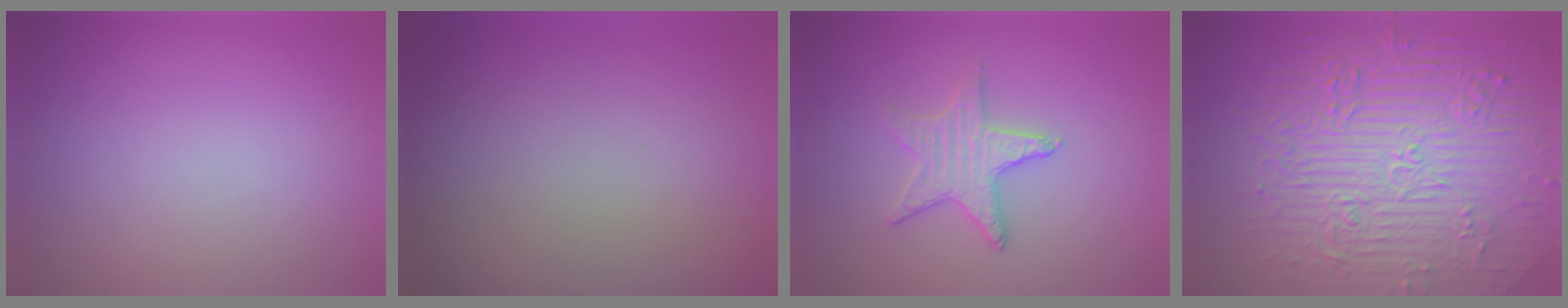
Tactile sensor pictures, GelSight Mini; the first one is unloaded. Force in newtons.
{"total": 0.0}
{"total": 2.8, "press": 2.8, "slide": 0.4}
{"total": 11.0, "press": 7.5, "slide": 8.1}